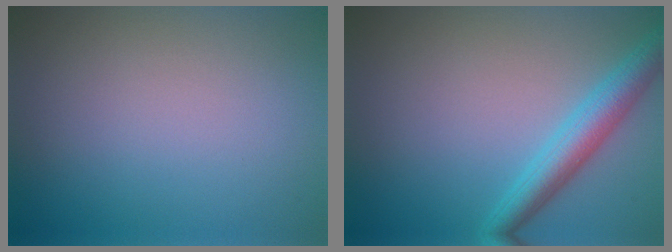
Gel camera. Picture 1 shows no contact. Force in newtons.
{"total": 4.0, "press": 3.9, "slide": 0.2}